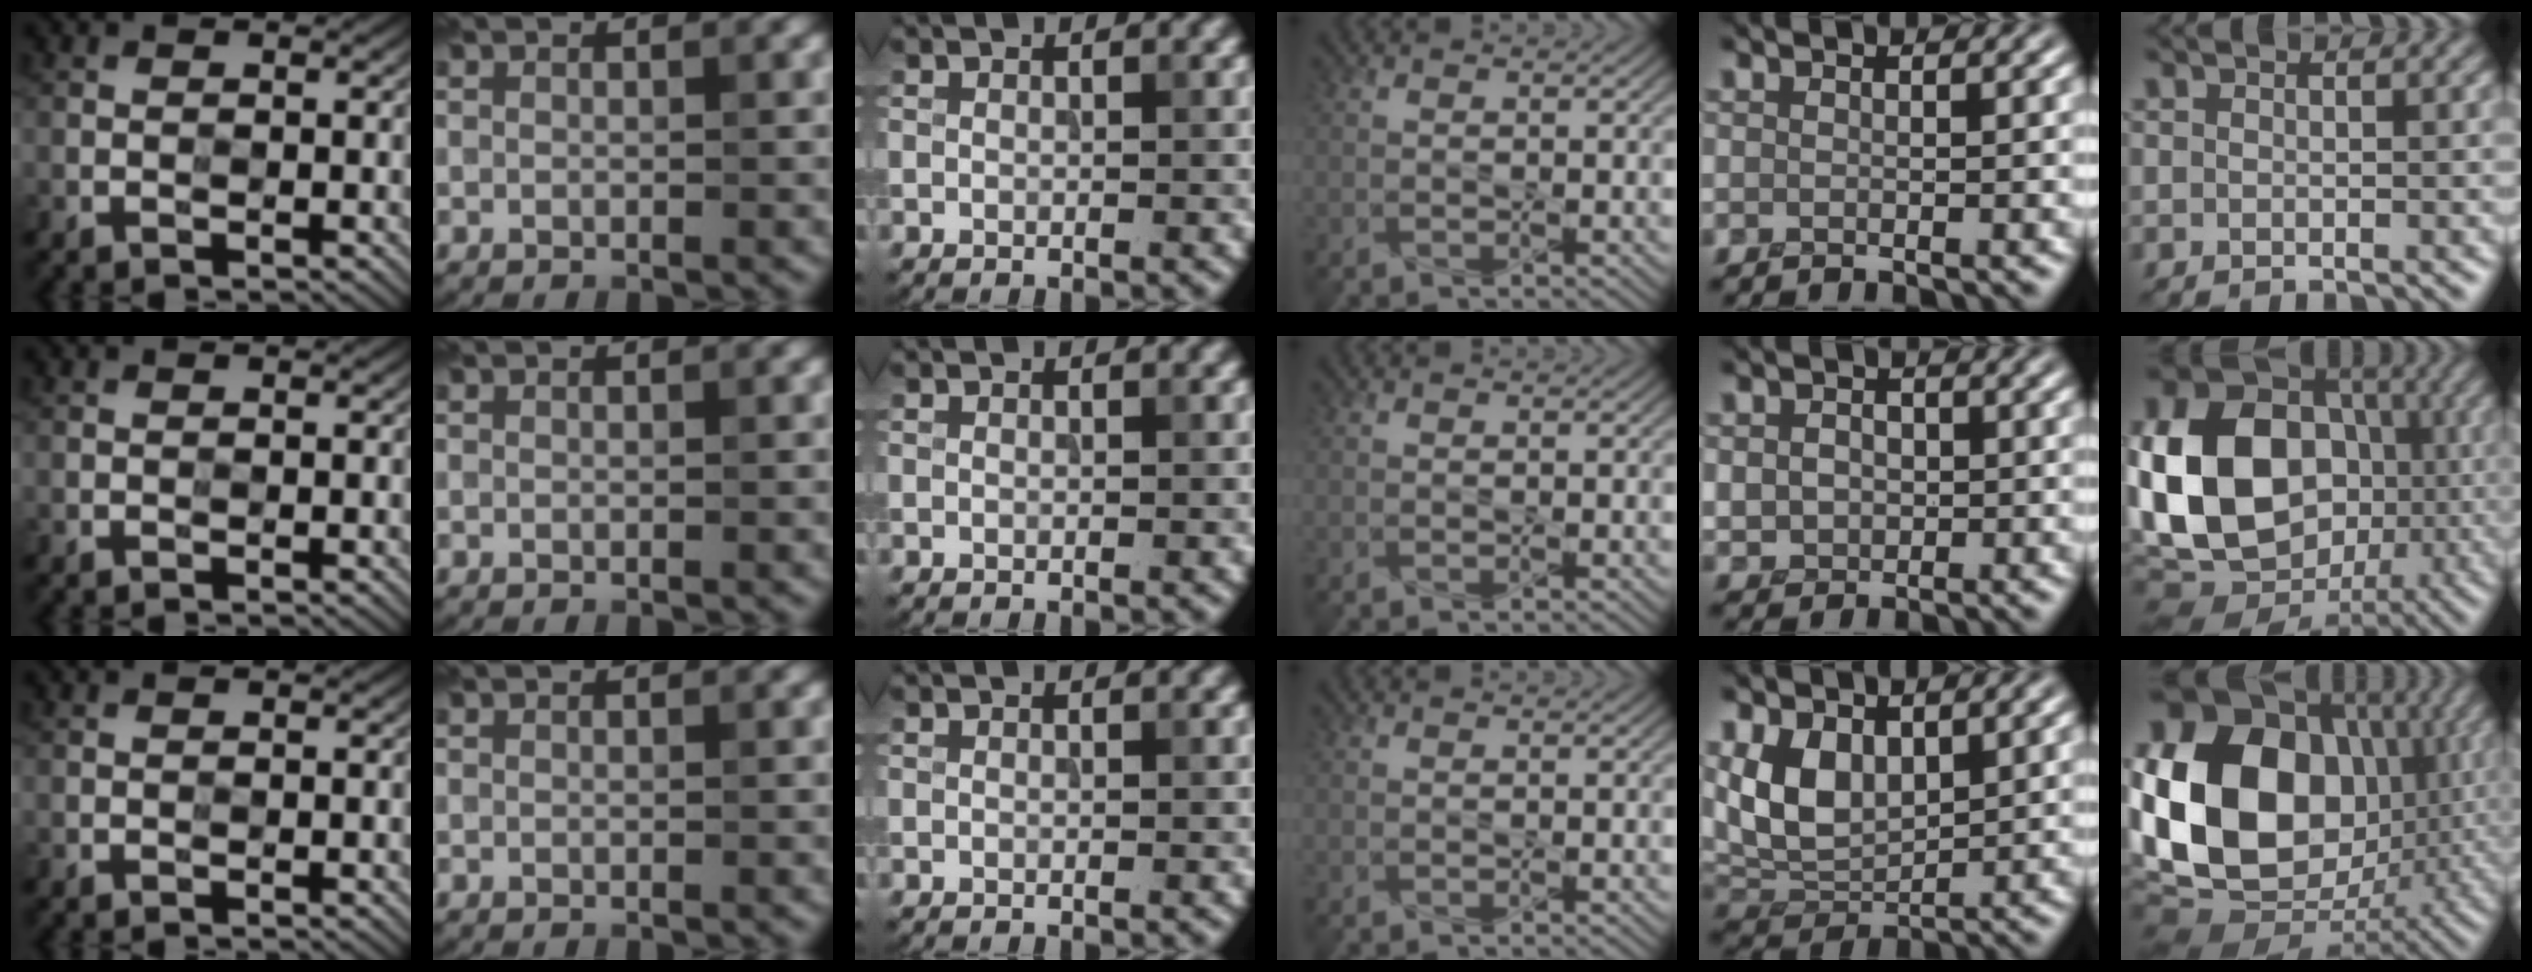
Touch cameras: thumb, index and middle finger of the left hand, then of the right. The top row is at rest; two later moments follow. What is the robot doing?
{"motion": "press", "object": "gel pad"}